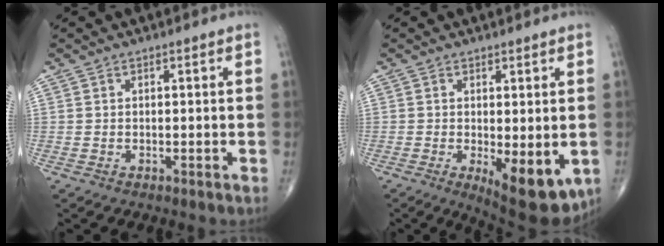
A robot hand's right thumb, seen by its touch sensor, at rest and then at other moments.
{"total": 10.4, "force": [-2.5, 4.0, 9.3], "torque": [-0.119, -0.023, -0.023]}